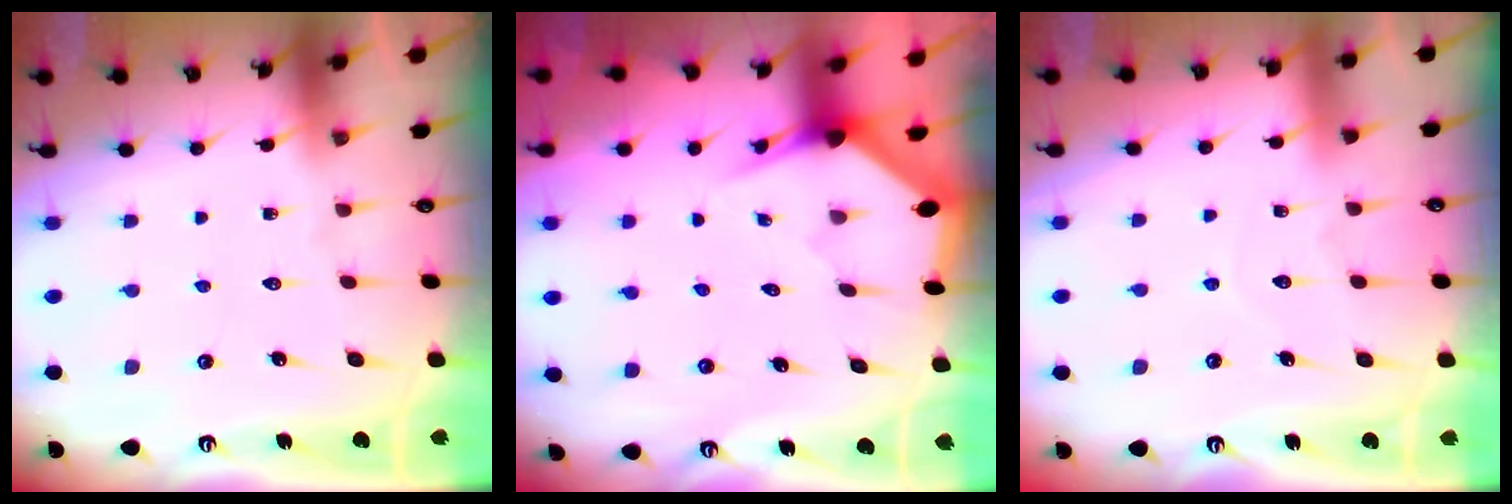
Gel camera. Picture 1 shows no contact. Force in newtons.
{"total": 2.8, "press": 2.8, "slide": 0.1}
{"total": 3.6, "press": 3.6, "slide": 0.3}